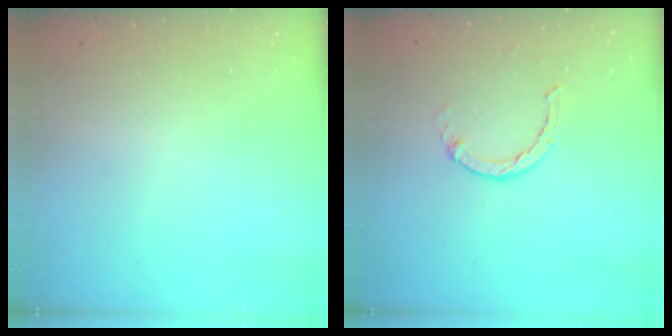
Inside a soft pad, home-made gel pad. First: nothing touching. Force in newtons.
{"total": 2.0, "press": 2.0, "slide": 0.2}